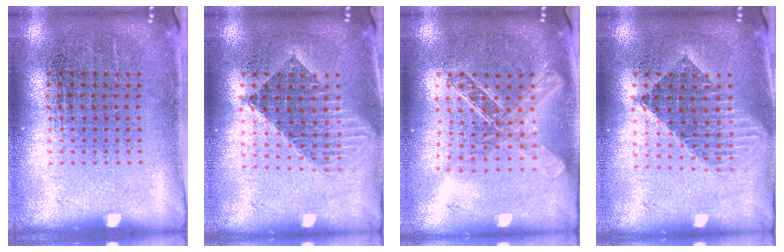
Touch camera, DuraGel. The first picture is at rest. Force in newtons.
{"total": 1.6, "press": 1.3, "slide": 0.9}
{"total": 1.9, "press": 1.6, "slide": 1.0}
{"total": 1.6, "press": 1.3, "slide": 0.9}